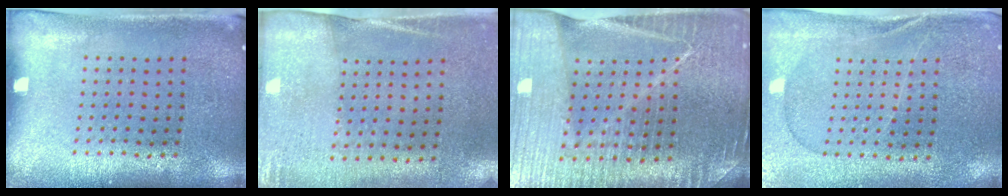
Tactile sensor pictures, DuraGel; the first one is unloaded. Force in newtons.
{"total": 2.6, "press": 2.2, "slide": 1.3}
{"total": 5.0, "press": 4.7, "slide": 1.9}
{"total": 0.5, "press": 0.4, "slide": 0.4}